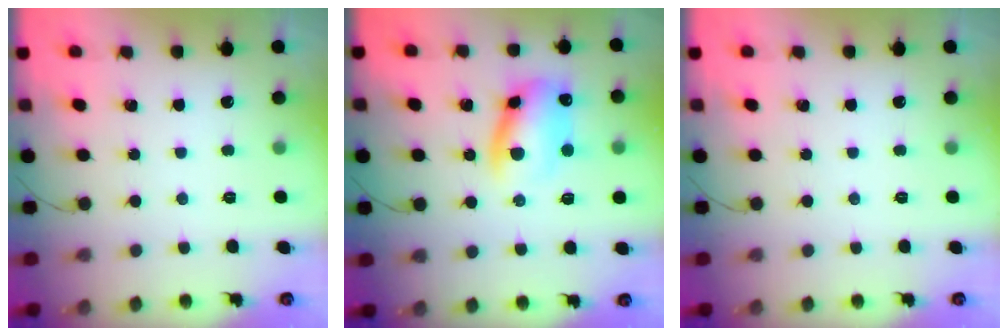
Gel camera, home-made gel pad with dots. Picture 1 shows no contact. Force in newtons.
{"total": 11.4, "press": 11.3, "slide": 1.6}
{"total": 0.0}